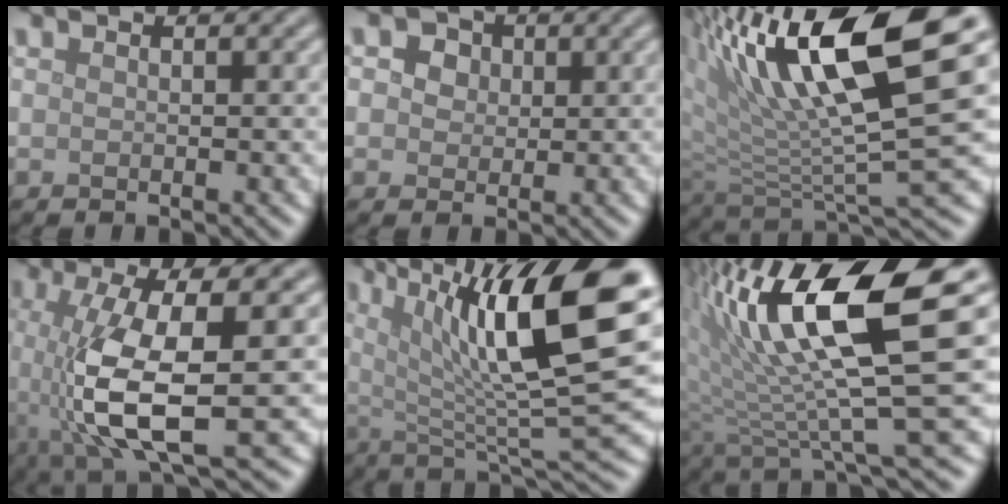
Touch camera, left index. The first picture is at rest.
{"total": 4.6, "force": [2.0, 3.4, 2.2], "torque": [-0.030, 0.017, 0.006]}
{"total": 13.0, "force": [5.8, 3.4, 11.1], "torque": [-0.199, 0.004, 0.108]}
{"total": 9.3, "force": [-1.1, 2.6, 8.9], "torque": [-0.169, -0.007, -0.020]}
{"total": 14.5, "force": [4.9, 3.9, 13.1], "torque": [-0.202, 0.011, 0.080]}
{"total": 14.1, "force": [4.2, 3.5, 13.0], "torque": [-0.231, 0.005, 0.075]}